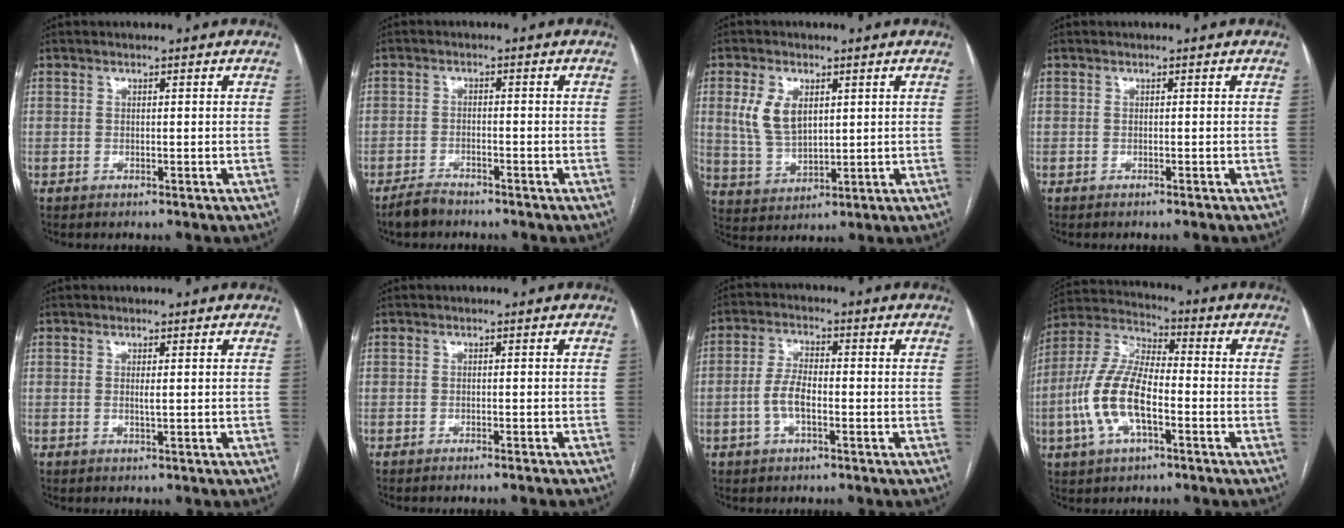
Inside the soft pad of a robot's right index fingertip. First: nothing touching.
{"total": 3.3, "force": [-2.9, 0.8, 1.2], "torque": [-0.029, -0.006, -0.053]}
{"total": 7.2, "force": [2.3, 4.2, 5.4], "torque": [-0.121, 0.009, 0.054]}
{"total": 0.8, "force": [-0.7, -0.2, 0.4], "torque": [-0.005, 0.002, -0.010]}
{"total": 0.7, "force": [0.1, 0.0, 0.7], "torque": [-0.017, -0.003, 0.003]}
{"total": 2.5, "force": [-2.2, -0.4, 1.1], "torque": [-0.013, 0.002, -0.029]}
{"total": 4.9, "force": [-1.4, 1.9, 4.3], "torque": [-0.094, 0.009, -0.029]}
{"total": 12.9, "force": [-3.3, 5.0, 11.4], "torque": [-0.256, 0.011, -0.066]}